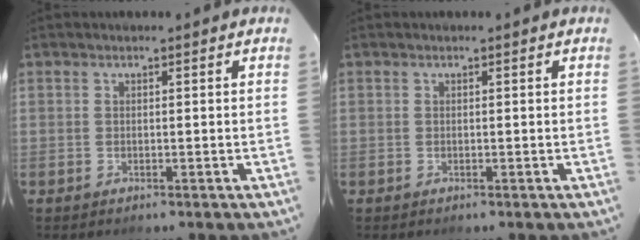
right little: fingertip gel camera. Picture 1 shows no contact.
{"total": 0.0}